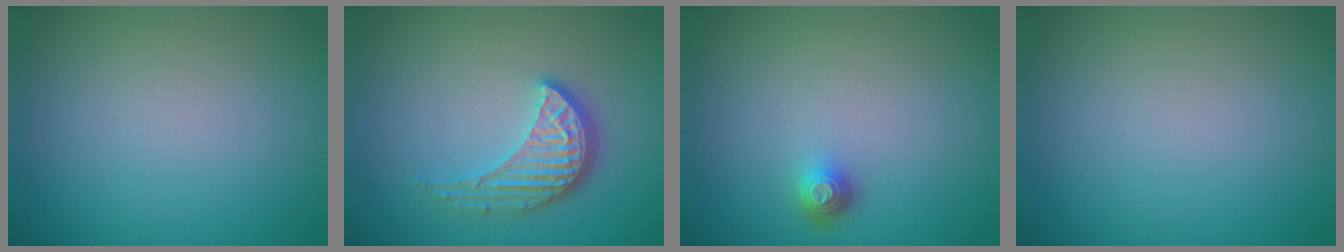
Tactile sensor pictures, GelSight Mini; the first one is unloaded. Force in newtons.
{"total": 3.8, "press": 3.1, "slide": 2.2}
{"total": 1.4, "press": 1.1, "slide": 0.9}
{"total": 0.0}